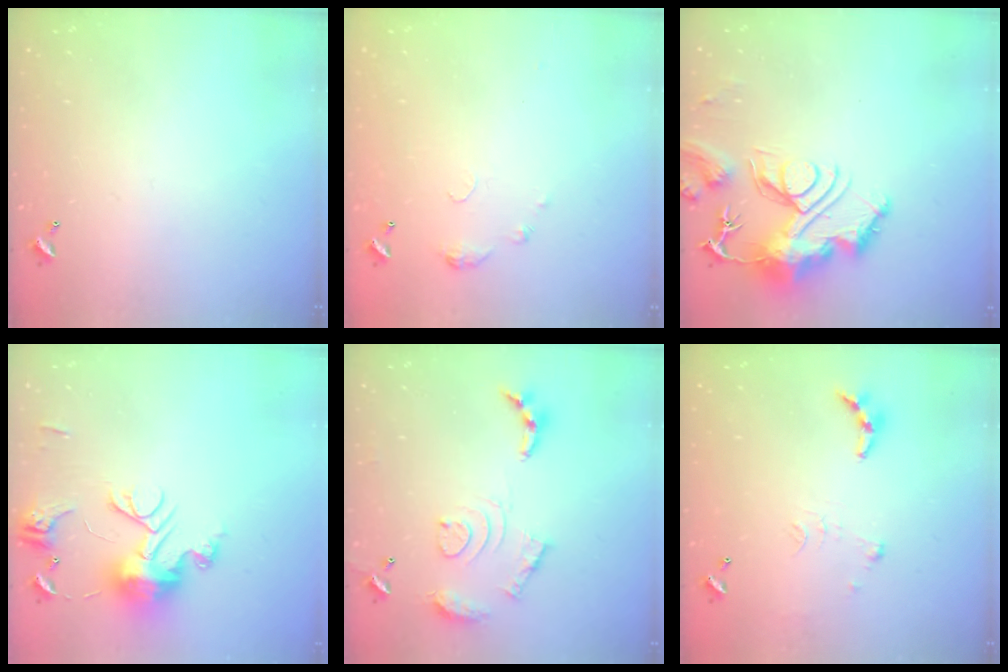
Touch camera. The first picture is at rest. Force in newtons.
{"total": 4.7, "press": 4.6, "slide": 0.7}
{"total": 14.1, "press": 14.1, "slide": 1.4}
{"total": 13.5, "press": 13.5, "slide": 1.0}
{"total": 13.0, "press": 12.9, "slide": 1.1}
{"total": 6.3, "press": 6.3, "slide": 0.6}